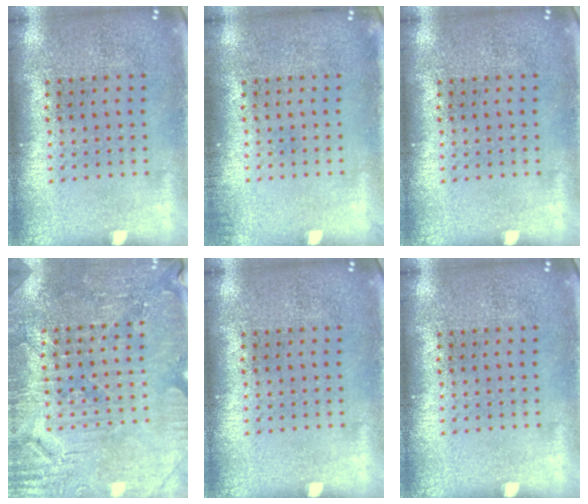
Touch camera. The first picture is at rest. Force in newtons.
{"total": 0.8, "press": 0.8, "slide": 0.0}
{"total": 0.0}
{"total": 3.3, "press": 3.2, "slide": 0.3}
{"total": 0.0}
{"total": 0.0}